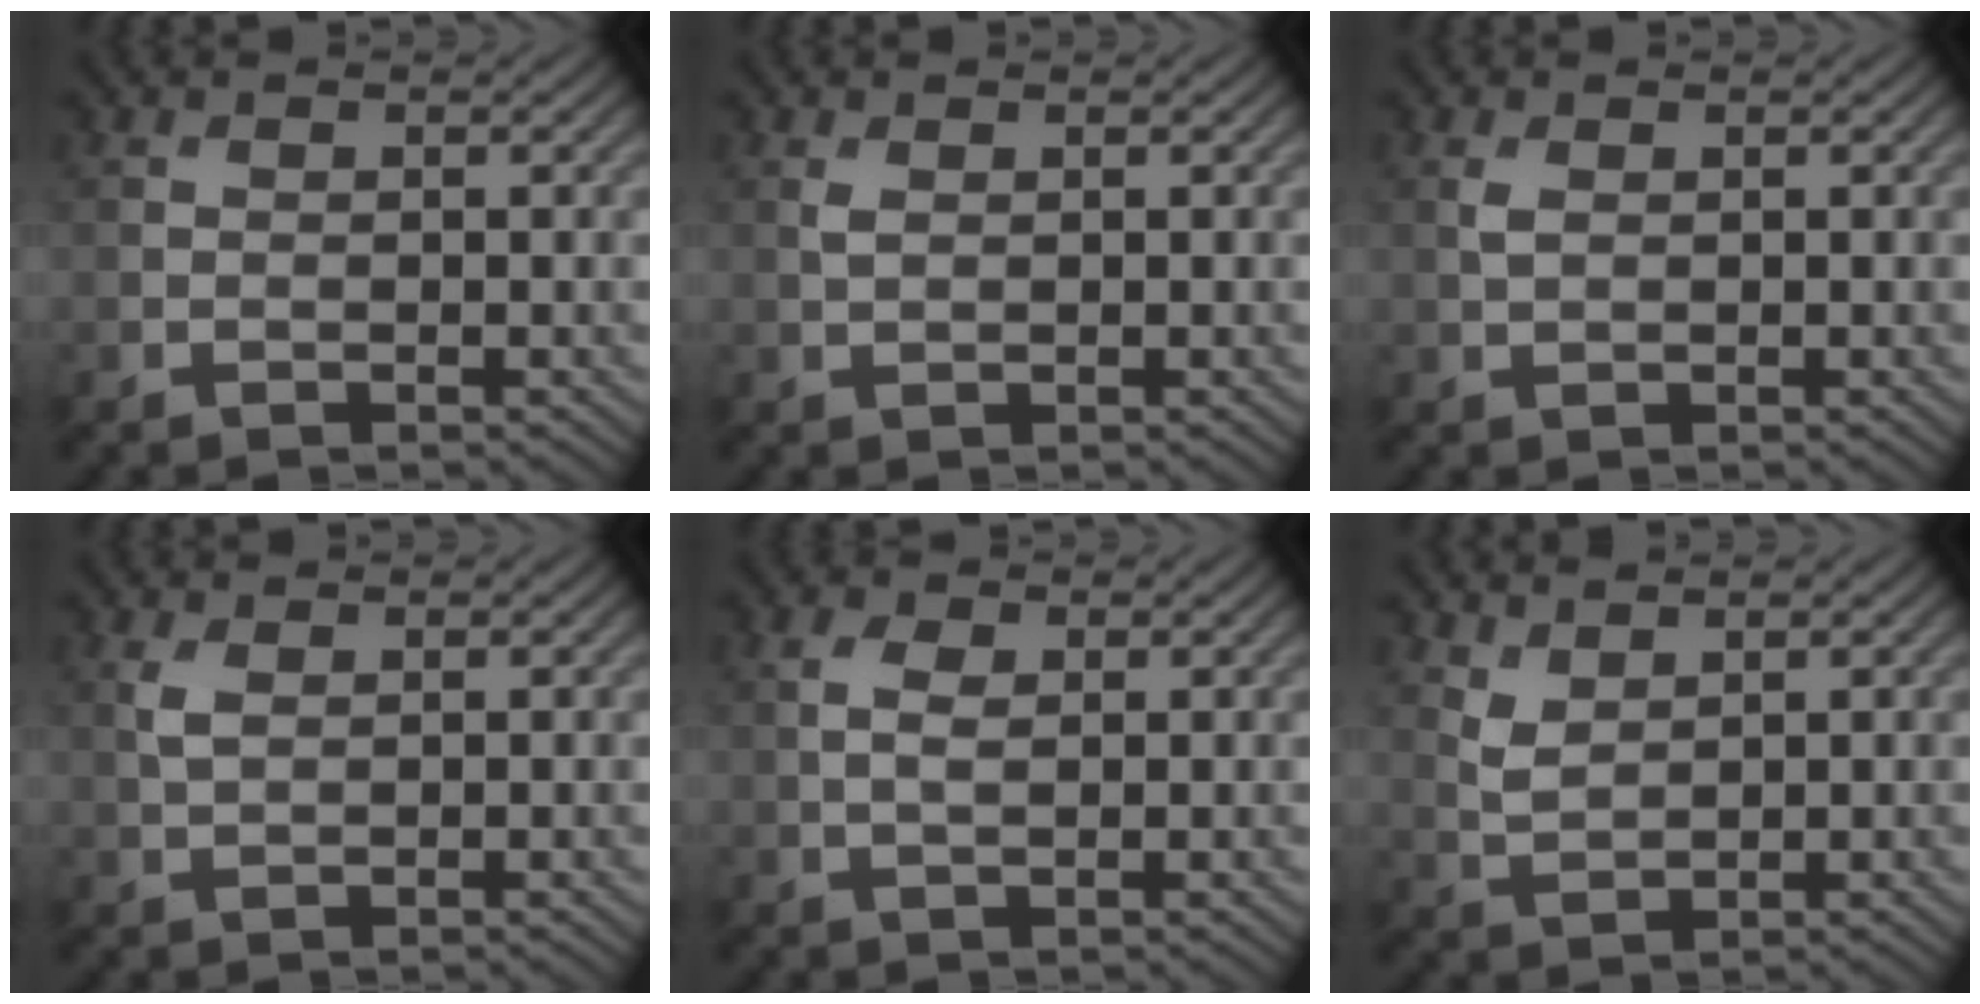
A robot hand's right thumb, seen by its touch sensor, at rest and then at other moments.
{"total": 0.8, "force": [0.4, 0.4, 0.6], "torque": [-0.020, -0.001, 0.010]}
{"total": 1.1, "force": [0.4, 0.6, 0.9], "torque": [-0.026, 0.001, 0.010]}
{"total": 1.8, "force": [0.7, 0.9, 1.4], "torque": [-0.041, 0.001, 0.016]}
{"total": 2.3, "force": [0.5, 1.2, 1.9], "torque": [-0.043, -0.002, 0.009]}
{"total": 2.5, "force": [1.8, 1.0, 1.3], "torque": [-0.038, -0.003, 0.045]}